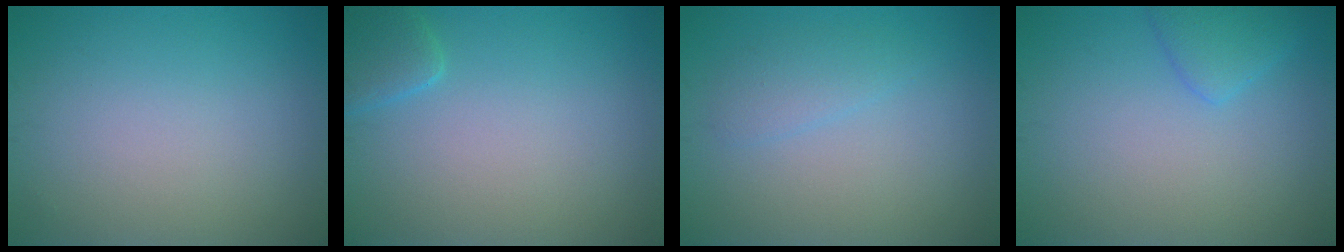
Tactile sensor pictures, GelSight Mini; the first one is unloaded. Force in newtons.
{"total": 2.1, "press": 2.1, "slide": 0.2}
{"total": 1.6, "press": 1.6, "slide": 0.0}
{"total": 2.0, "press": 2.0, "slide": 0.1}